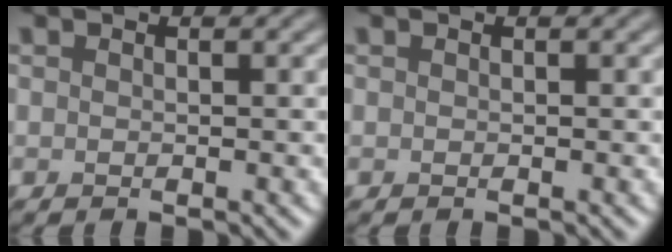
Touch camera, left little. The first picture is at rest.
{"total": 0.0}